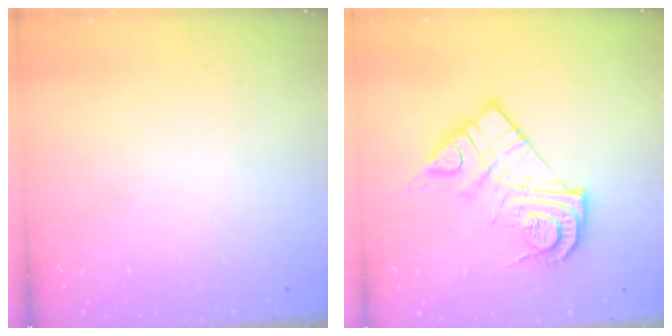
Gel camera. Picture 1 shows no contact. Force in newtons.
{"total": 15.4, "press": 15.4, "slide": 1.3}